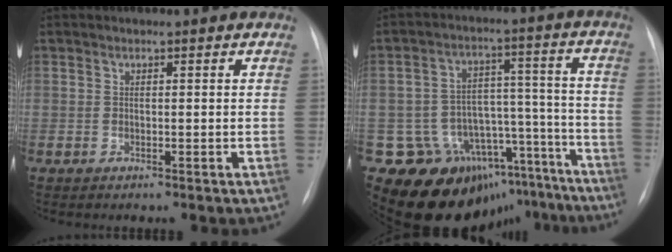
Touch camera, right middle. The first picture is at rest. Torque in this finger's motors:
{"motor_torque": [0.79, -1.35, 0.16, 0.07]}